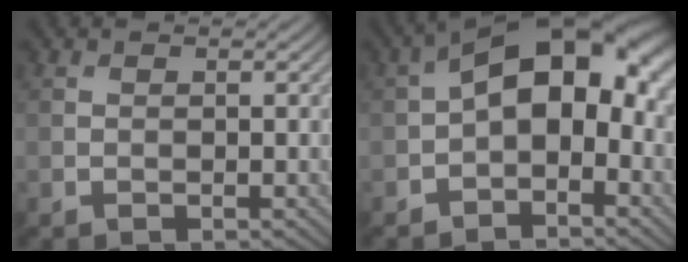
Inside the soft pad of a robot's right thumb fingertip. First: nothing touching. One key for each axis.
{"total": 11.0, "fx": 0.1, "fy": 6.6, "fz": 8.8, "tx": -0.132, "ty": 0.018, "tz": -0.011}